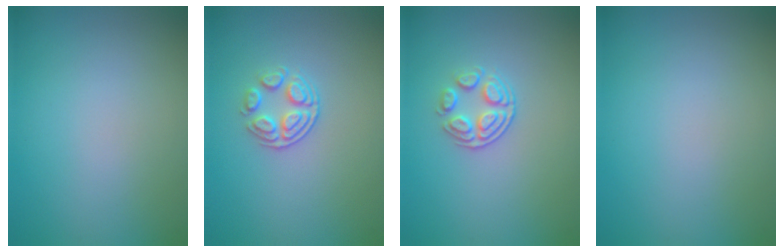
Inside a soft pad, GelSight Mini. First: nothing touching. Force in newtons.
{"total": 2.4, "press": 1.8, "slide": 1.6}
{"total": 2.4, "press": 1.8, "slide": 1.6}
{"total": 0.0}